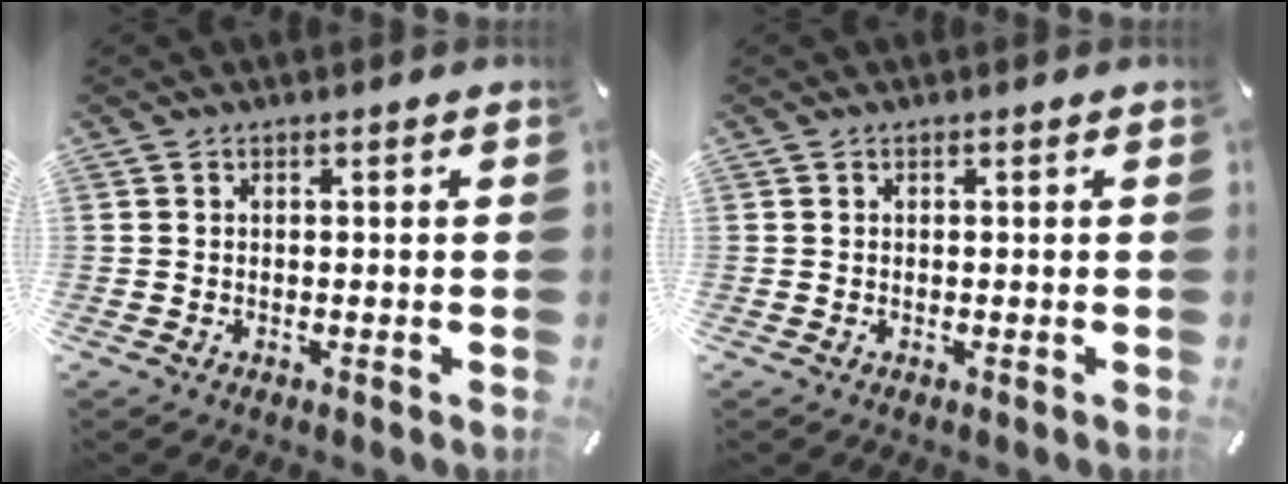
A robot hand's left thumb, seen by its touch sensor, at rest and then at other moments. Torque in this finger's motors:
{"motor_torque": [0.00, 0.00, -0.01, -0.01, 0.01]}